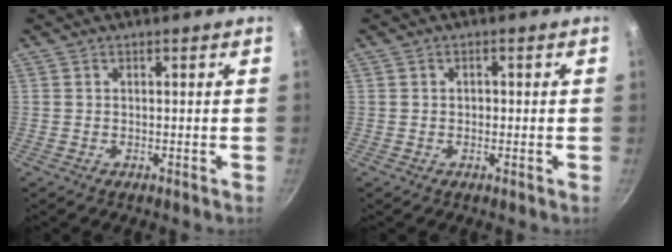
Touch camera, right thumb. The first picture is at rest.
{"total": 1.1, "force": [-0.1, 0.9, 0.6], "torque": [-0.005, 0.004, -0.002]}